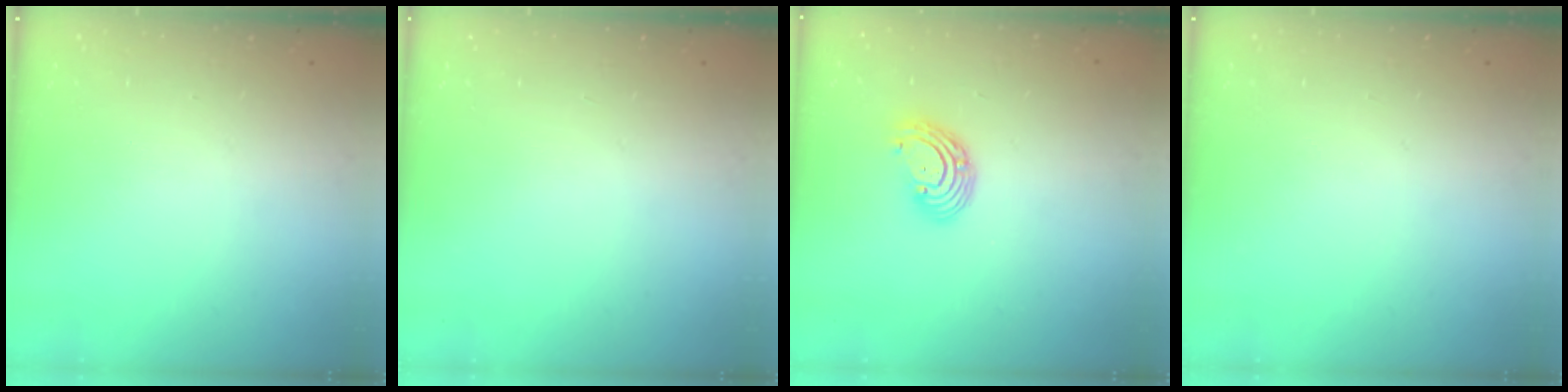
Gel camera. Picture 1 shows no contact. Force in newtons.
{"total": 0.0}
{"total": 6.2, "press": 6.1, "slide": 0.9}
{"total": 0.0}